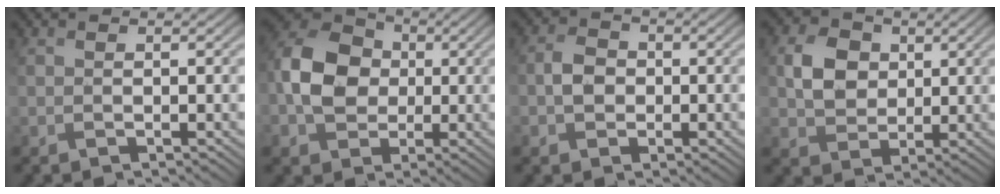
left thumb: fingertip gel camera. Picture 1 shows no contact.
{"total": 8.0, "force": [0.2, 6.5, 4.6], "torque": [-0.111, 0.018, -0.014]}
{"total": 2.5, "force": [-0.3, 2.4, 0.8], "torque": [-0.016, 0.010, -0.010]}
{"total": 4.7, "force": [1.8, 4.0, 1.7], "torque": [-0.038, 0.014, 0.026]}